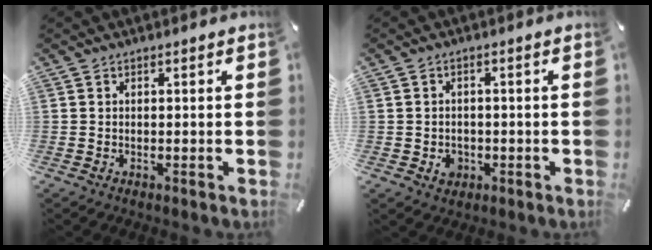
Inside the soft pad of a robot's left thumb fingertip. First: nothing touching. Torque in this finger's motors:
{"motor_torque": [0.21, 0.39, 0.06, -0.02, -0.01]}